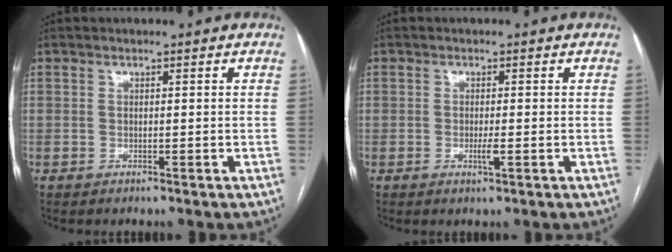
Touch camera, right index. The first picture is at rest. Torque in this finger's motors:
{"motor_torque": [1.16, 0.07, 0.62, 0.16]}